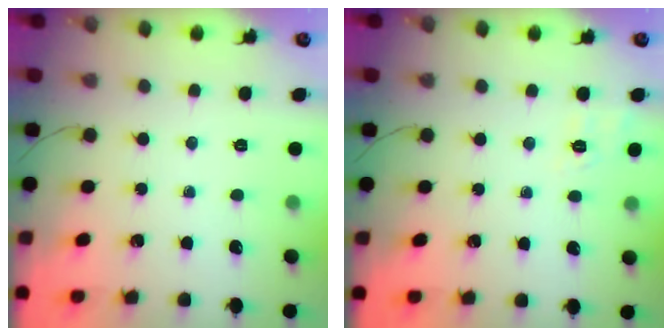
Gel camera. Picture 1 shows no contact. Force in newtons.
{"total": 3.6, "press": 3.0, "slide": 1.9}